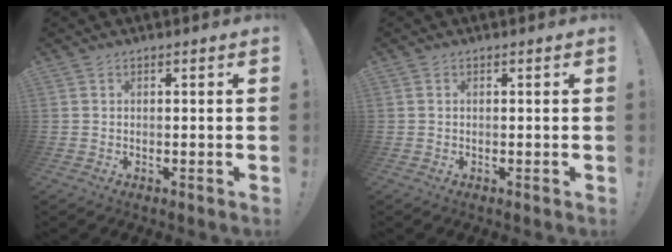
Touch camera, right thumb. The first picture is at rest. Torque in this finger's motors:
{"motor_torque": [0.11, 0.01, -0.15, 0.10, -0.03]}